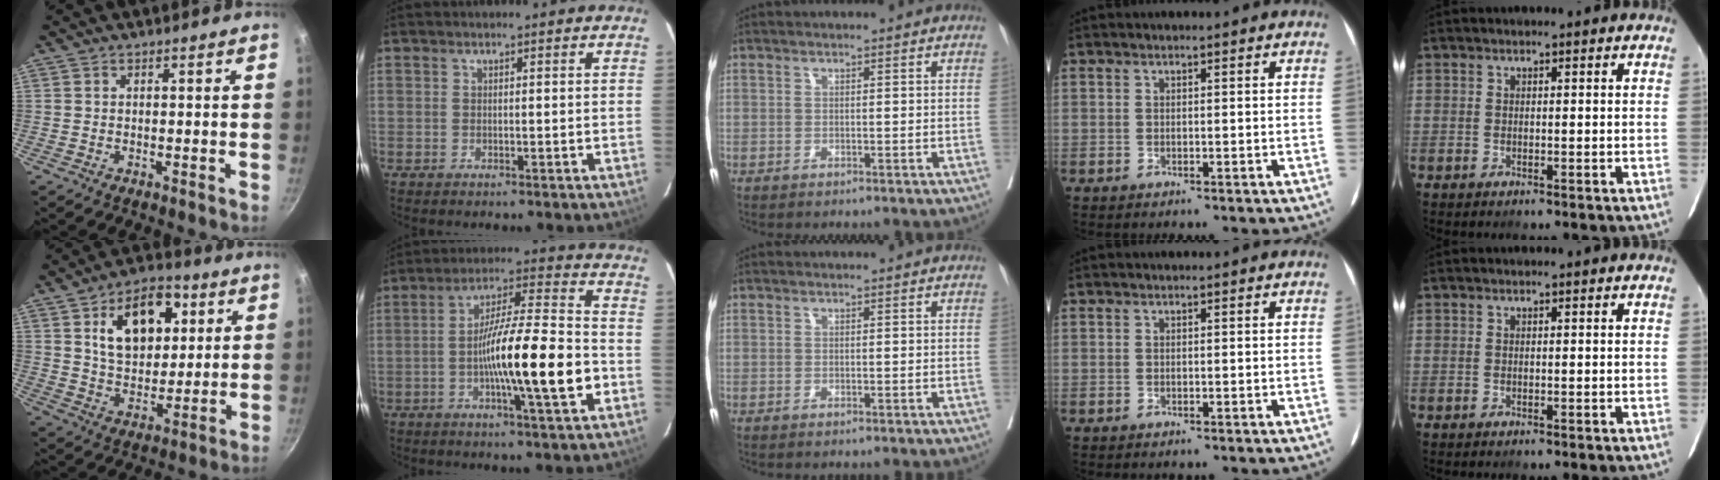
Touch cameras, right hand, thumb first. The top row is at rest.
{"thumb": {"total": 15.5, "force": [5.1, 9.8, 10.9], "torque": [-0.134, -0.009, 0.088]}, "index": {"total": 15.9, "force": [-3.8, 0.7, 15.5], "torque": [-0.258, -0.001, -0.066]}}